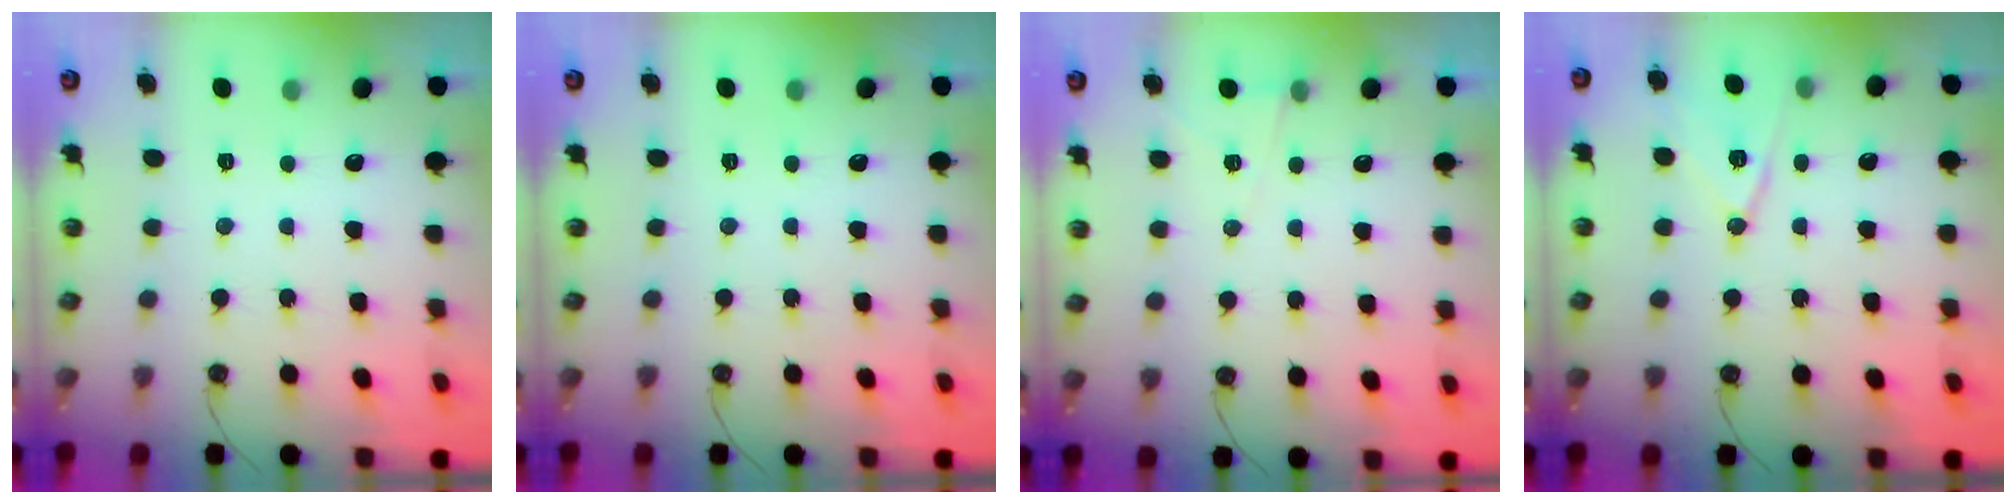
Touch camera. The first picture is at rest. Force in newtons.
{"total": 0.0}
{"total": 5.8, "press": 3.7, "slide": 4.5}
{"total": 11.4, "press": 10.9, "slide": 3.3}